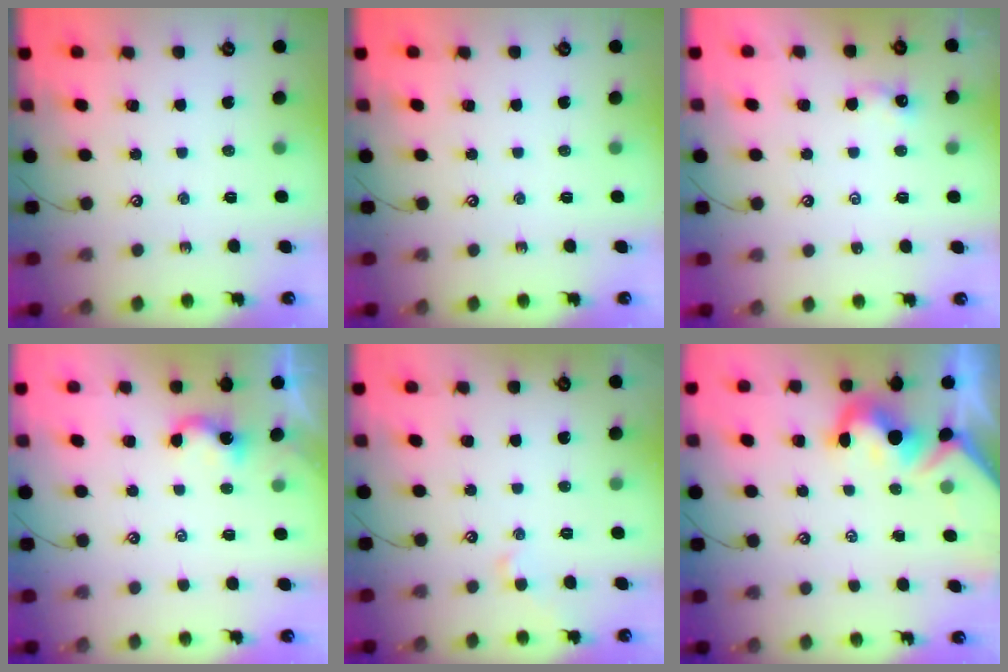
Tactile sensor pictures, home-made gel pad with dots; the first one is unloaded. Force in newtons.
{"total": 0.0}
{"total": 1.9, "press": 1.8, "slide": 0.5}
{"total": 2.6, "press": 2.6, "slide": 0.2}
{"total": 0.8, "press": 0.8, "slide": 0.1}
{"total": 5.3, "press": 5.2, "slide": 0.8}